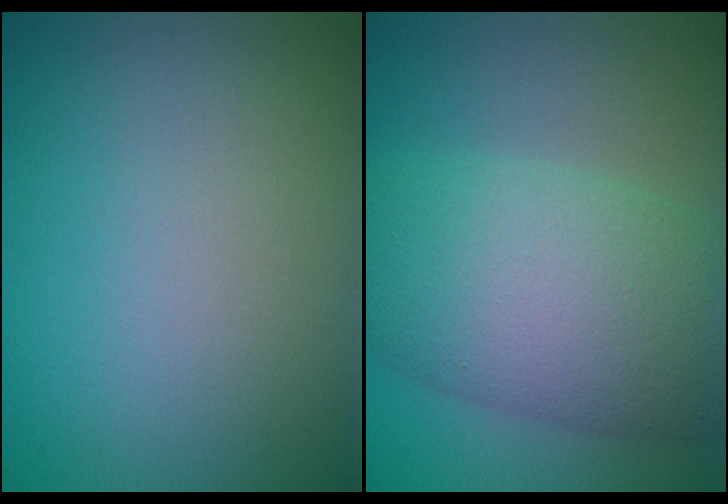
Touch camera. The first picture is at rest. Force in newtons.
{"total": 9.4, "press": 9.4, "slide": 0.3}